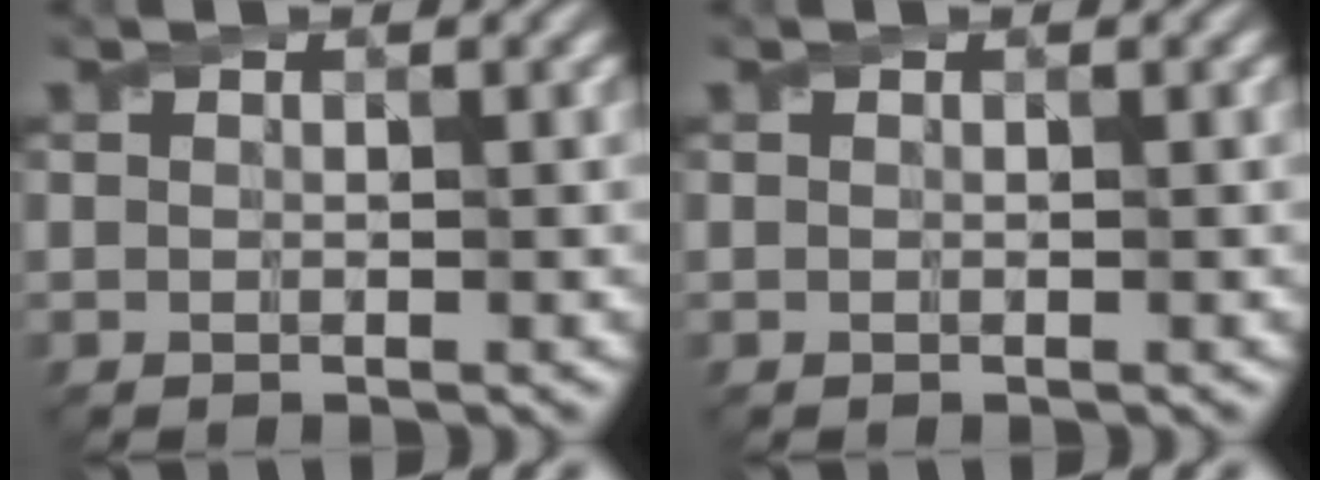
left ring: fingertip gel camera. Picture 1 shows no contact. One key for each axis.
{"total": 0.0}